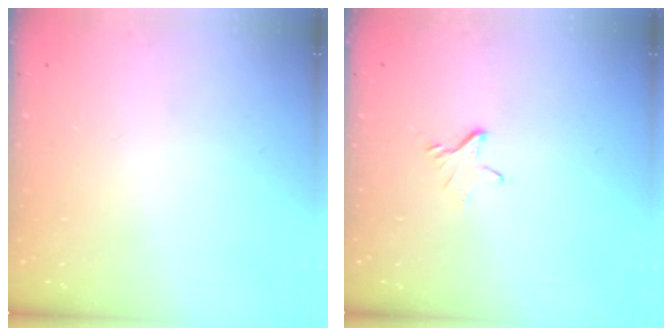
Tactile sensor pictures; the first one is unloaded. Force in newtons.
{"total": 3.4, "press": 3.4, "slide": 0.2}